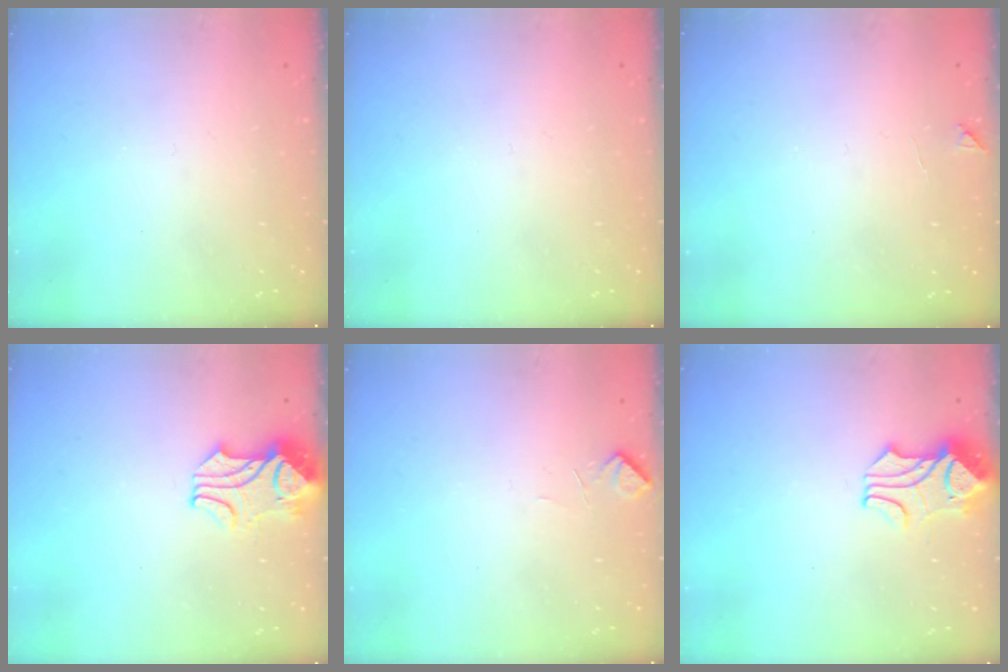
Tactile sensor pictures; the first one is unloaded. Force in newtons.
{"total": 0.0}
{"total": 5.6, "press": 5.5, "slide": 0.5}
{"total": 2.4, "press": 2.1, "slide": 1.0}
{"total": 2.2, "press": 2.0, "slide": 0.9}
{"total": 1.8, "press": 1.4, "slide": 1.1}